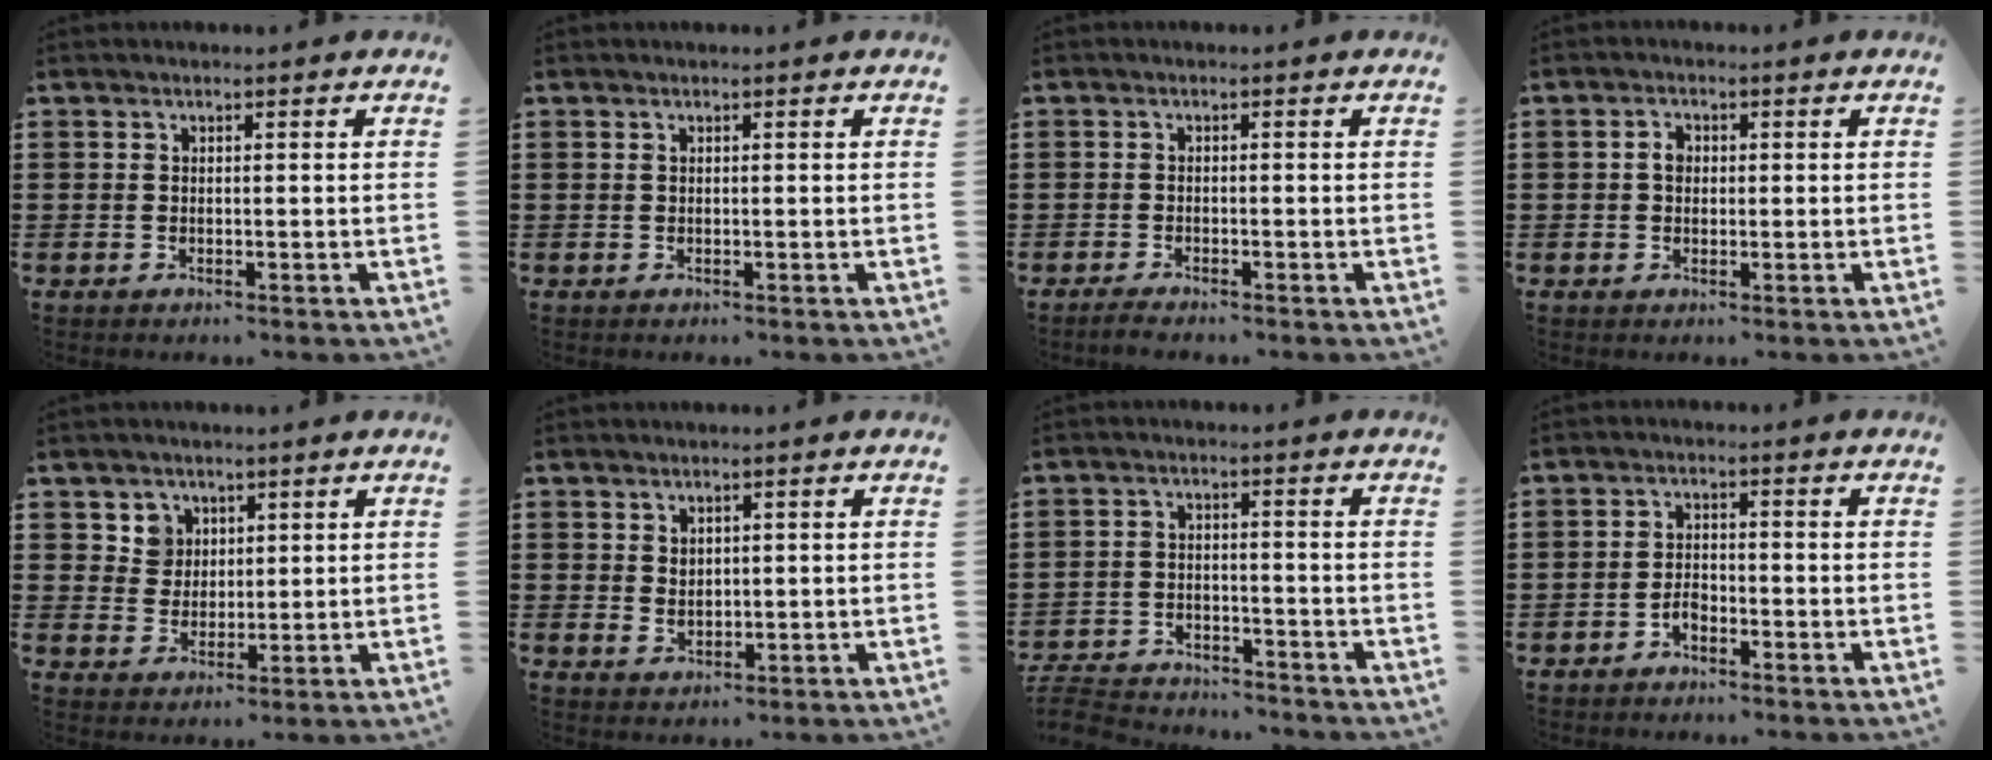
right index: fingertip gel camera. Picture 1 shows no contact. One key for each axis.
{"total": 0.0}
{"total": 1.2, "fx": -1.2, "fy": -0.1, "fz": 0.2, "tx": -0.007, "ty": -0.003, "tz": -0.022}
{"total": 2.2, "fx": 0.1, "fy": 1.6, "fz": 1.5, "tx": -0.031, "ty": 0.008, "tz": 0.001}
{"total": 4.1, "fx": 2.1, "fy": 3.5, "fz": 0.3, "tx": -0.018, "ty": 0.010, "tz": 0.037}
{"total": 2.1, "fx": 1.4, "fy": 1.5, "fz": 0.3, "tx": -0.003, "ty": 0.005, "tz": 0.024}
{"total": 5.0, "fx": -5.0, "fy": 0.6, "fz": 0.6, "tx": -0.031, "ty": -0.003, "tz": -0.106}
{"total": 2.0, "fx": -1.5, "fy": 1.1, "fz": 0.6, "tx": -0.016, "ty": 0.002, "tz": -0.032}